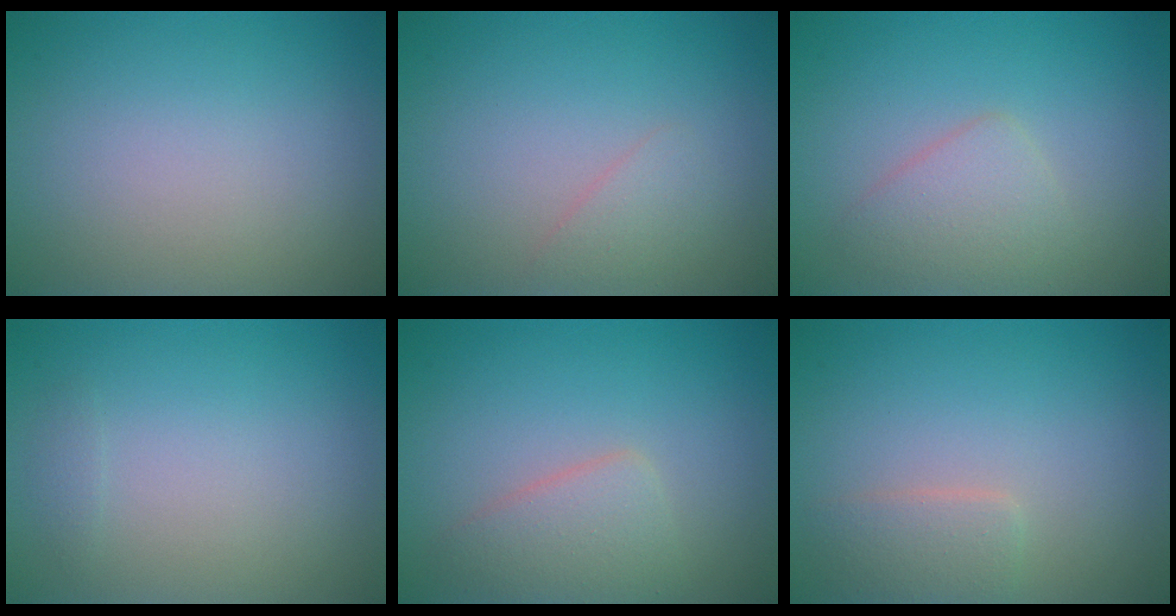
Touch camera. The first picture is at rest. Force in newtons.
{"total": 1.2, "press": 1.2, "slide": 0.0}
{"total": 2.5, "press": 2.5, "slide": 0.2}
{"total": 0.6, "press": 0.6, "slide": 0.0}
{"total": 2.8, "press": 2.8, "slide": 0.2}
{"total": 2.0, "press": 2.0, "slide": 0.1}